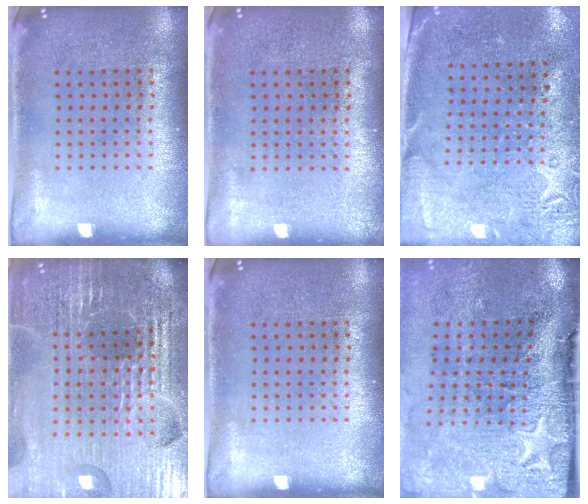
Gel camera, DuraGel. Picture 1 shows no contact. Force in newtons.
{"total": 0.0}
{"total": 2.7, "press": 2.2, "slide": 1.5}
{"total": 5.6, "press": 5.0, "slide": 2.4}
{"total": 0.0}
{"total": 5.0, "press": 4.0, "slide": 3.1}